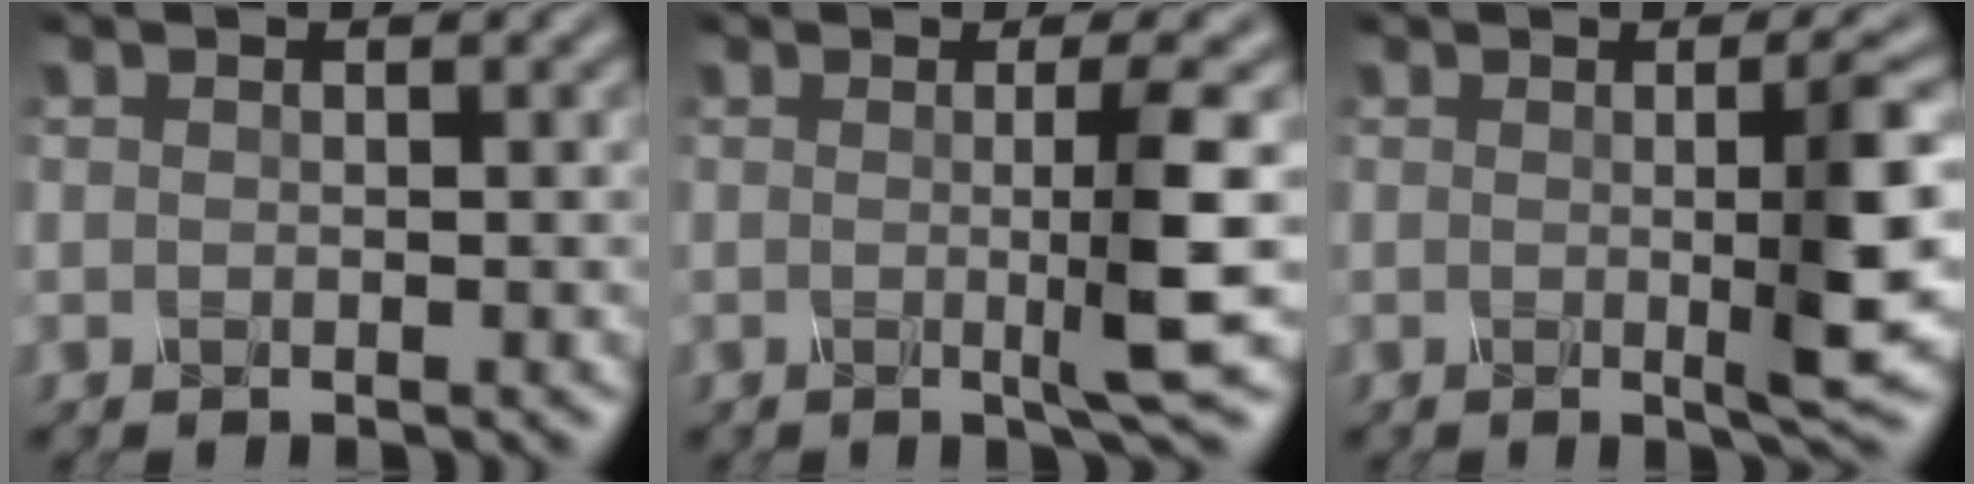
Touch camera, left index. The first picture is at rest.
{"total": 4.4, "force": [-0.1, 0.1, 4.4], "torque": [-0.073, -0.008, -0.001]}
{"total": 5.1, "force": [0.0, 0.7, 5.0], "torque": [-0.079, -0.001, 0.003]}